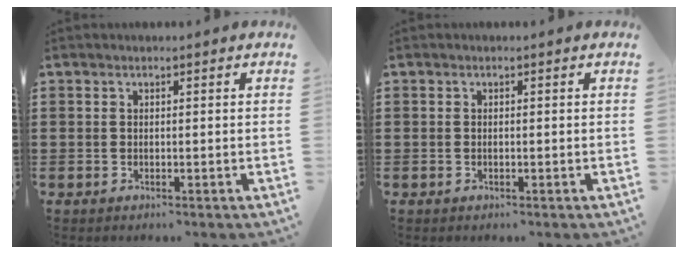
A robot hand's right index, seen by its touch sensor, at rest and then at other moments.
{"total": 0.0}